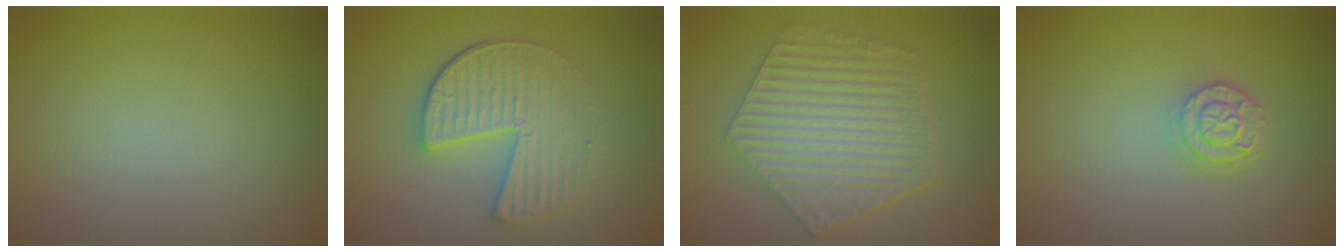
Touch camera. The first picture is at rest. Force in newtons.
{"total": 4.0, "press": 3.6, "slide": 1.9}
{"total": 6.2, "press": 4.8, "slide": 4.0}
{"total": 2.4, "press": 2.0, "slide": 1.3}